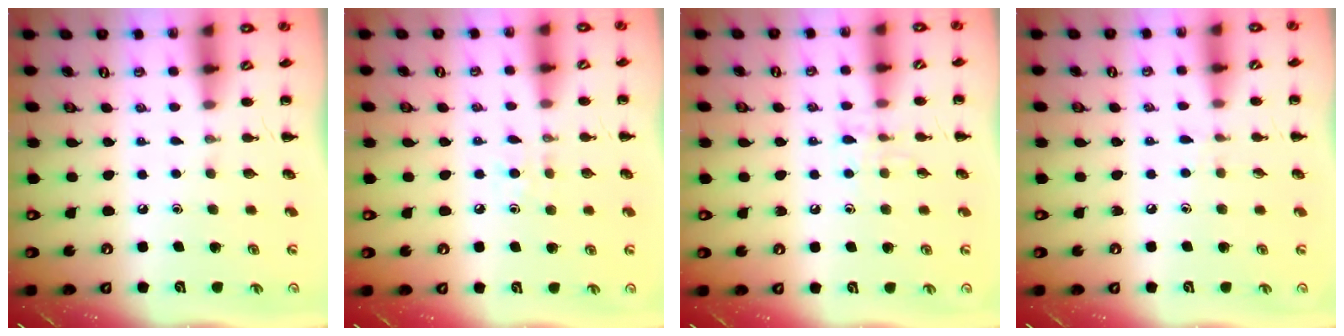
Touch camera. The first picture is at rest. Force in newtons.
{"total": 5.3, "press": 4.9, "slide": 1.8}
{"total": 6.2, "press": 6.1, "slide": 0.8}
{"total": 4.8, "press": 4.3, "slide": 2.0}